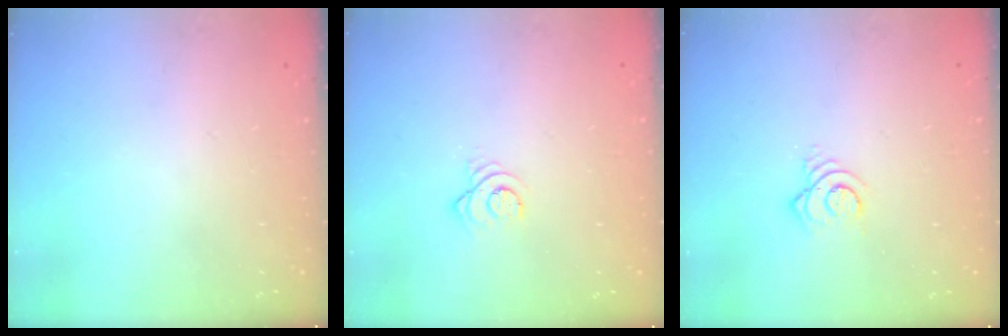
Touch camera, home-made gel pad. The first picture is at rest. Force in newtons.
{"total": 3.6, "press": 3.6, "slide": 0.2}
{"total": 5.5, "press": 5.5, "slide": 0.7}